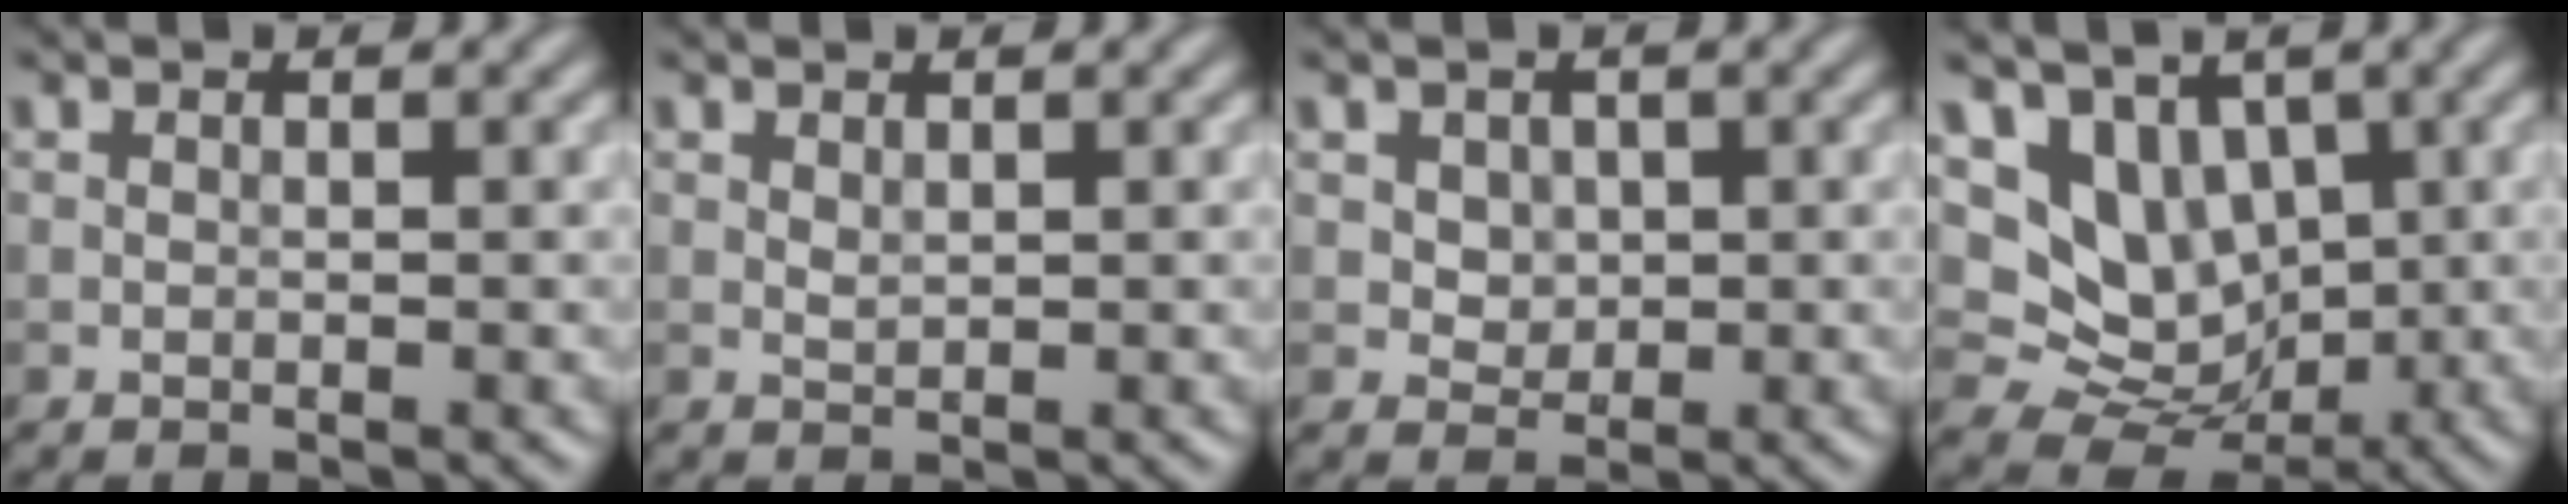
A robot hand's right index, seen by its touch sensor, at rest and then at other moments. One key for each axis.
{"total": 0.7, "fx": 0.4, "fy": 0.4, "fz": 0.4, "tx": -0.012, "ty": -0.003, "tz": 0.011}
{"total": 2.3, "fx": 0.8, "fy": 1.9, "fz": 1.1, "tx": -0.028, "ty": -0.002, "tz": 0.029}
{"total": 7.1, "fx": 1.9, "fy": 5.7, "fz": 3.8, "tx": -0.058, "ty": -0.014, "tz": 0.026}